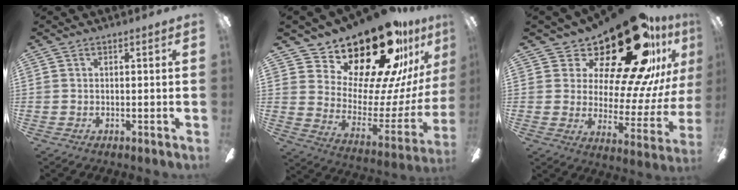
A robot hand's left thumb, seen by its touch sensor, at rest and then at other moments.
{"total": 26.6, "force": [20.9, 9.3, 13.5], "torque": [-0.210, -0.155, 0.364]}
{"total": 27.4, "force": [18.2, 10.0, 17.9], "torque": [-0.268, -0.128, 0.303]}